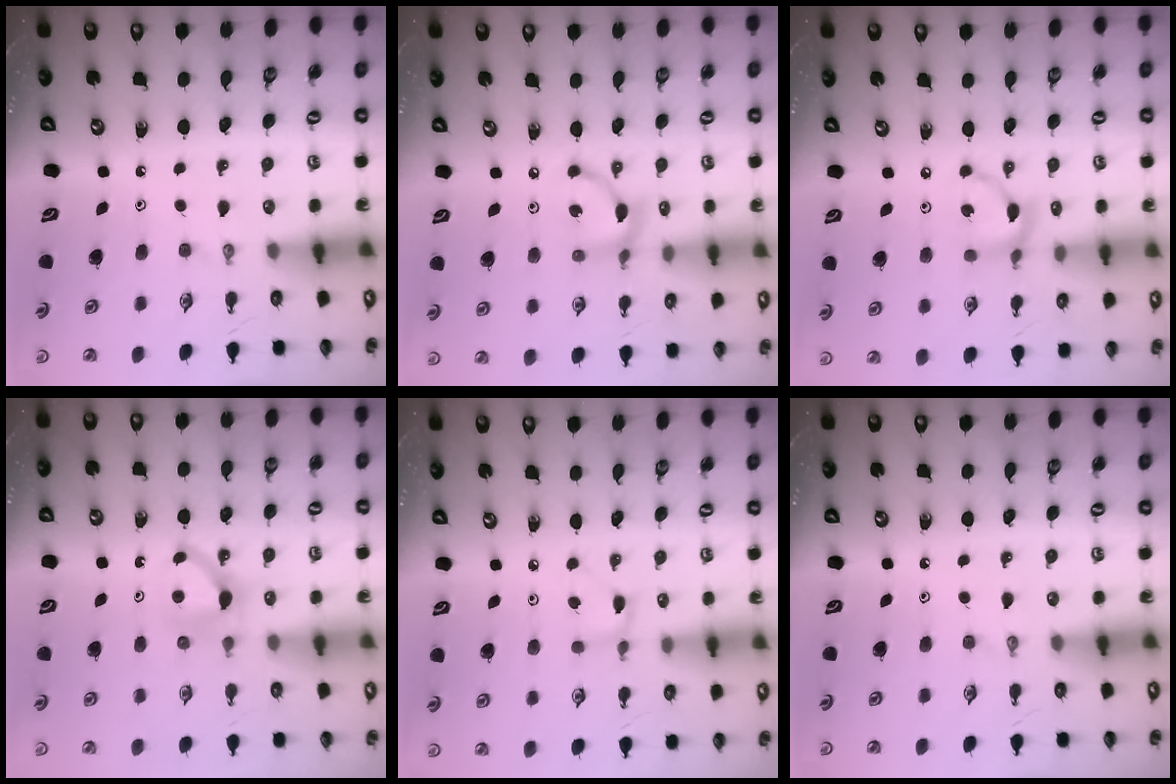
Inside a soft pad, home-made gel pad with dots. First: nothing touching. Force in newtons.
{"total": 7.9, "press": 7.9, "slide": 0.2}
{"total": 6.8, "press": 6.8, "slide": 0.2}
{"total": 5.4, "press": 5.3, "slide": 0.6}
{"total": 2.0, "press": 2.0, "slide": 0.1}
{"total": 0.0}